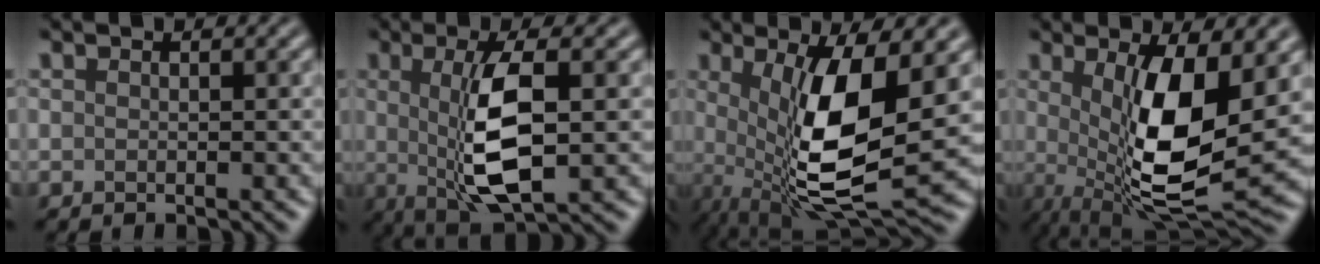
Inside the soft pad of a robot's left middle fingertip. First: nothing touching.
{"total": 7.0, "force": [-0.1, 2.1, 6.7], "torque": [-0.124, -0.009, 0.002]}
{"total": 10.1, "force": [0.3, 3.0, 9.7], "torque": [-0.176, -0.020, 0.014]}
{"total": 10.3, "force": [0.4, 3.2, 9.7], "torque": [-0.172, -0.023, 0.015]}